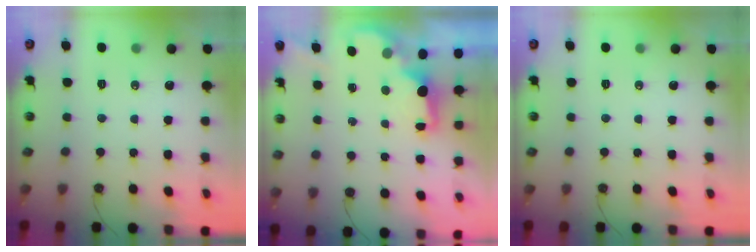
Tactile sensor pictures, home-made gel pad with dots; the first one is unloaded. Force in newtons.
{"total": 1.7, "press": 1.6, "slide": 0.6}
{"total": 0.0}